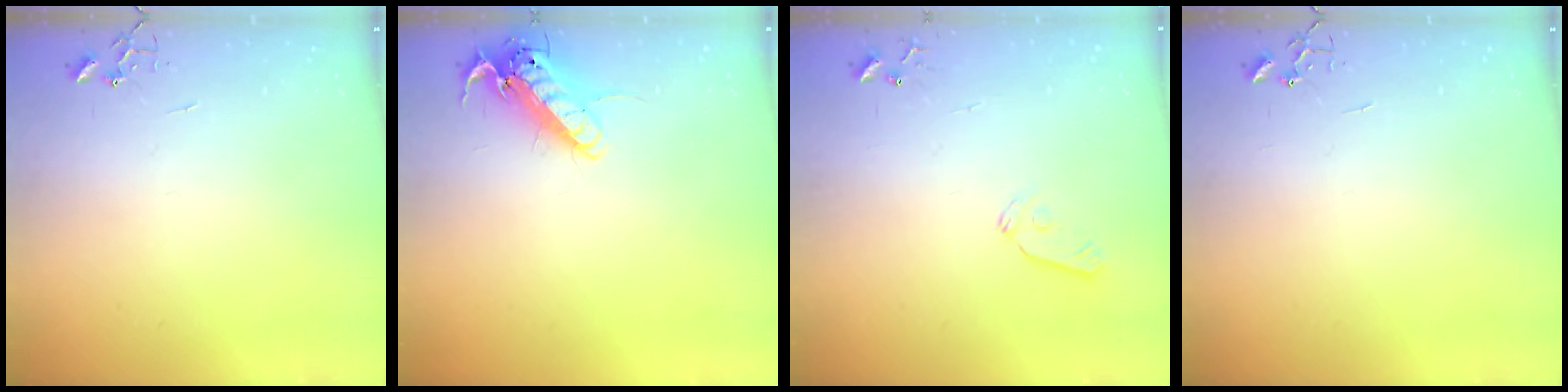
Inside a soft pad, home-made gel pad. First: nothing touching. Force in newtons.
{"total": 13.8, "press": 13.6, "slide": 2.3}
{"total": 7.3, "press": 7.3, "slide": 0.7}
{"total": 0.0}